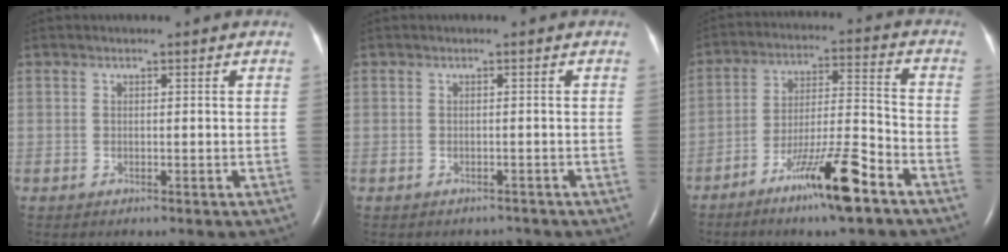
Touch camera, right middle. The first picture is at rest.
{"total": 1.1, "force": [-1.0, 0.5, -0.1], "torque": [0.000, 0.000, -0.013]}
{"total": 11.9, "force": [-7.6, 0.6, 9.2], "torque": [-0.162, -0.010, -0.136]}